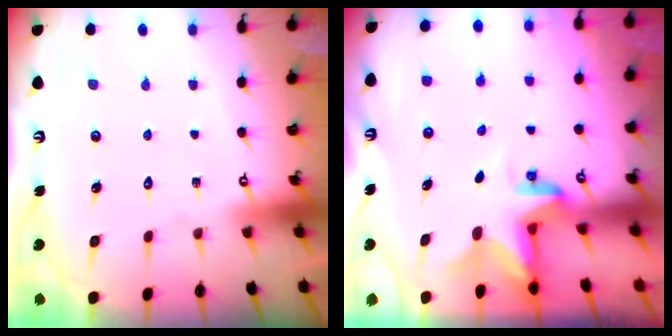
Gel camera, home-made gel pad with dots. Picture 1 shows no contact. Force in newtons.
{"total": 2.9, "press": 2.9, "slide": 0.3}